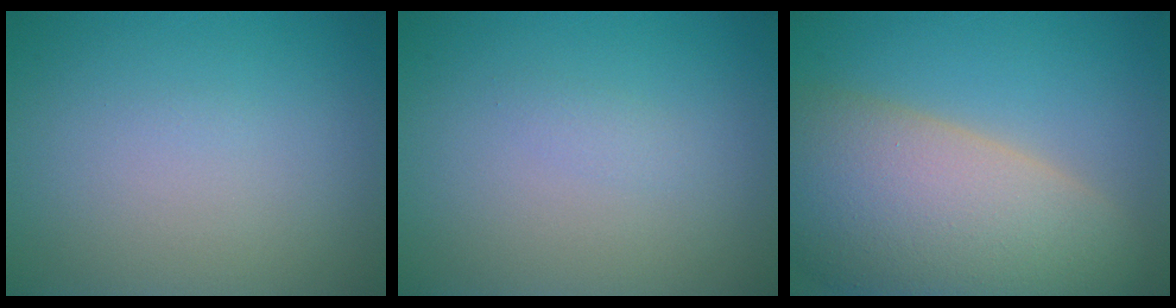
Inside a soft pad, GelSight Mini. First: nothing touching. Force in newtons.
{"total": 0.7, "press": 0.7, "slide": 0.0}
{"total": 13.8, "press": 13.7, "slide": 1.2}